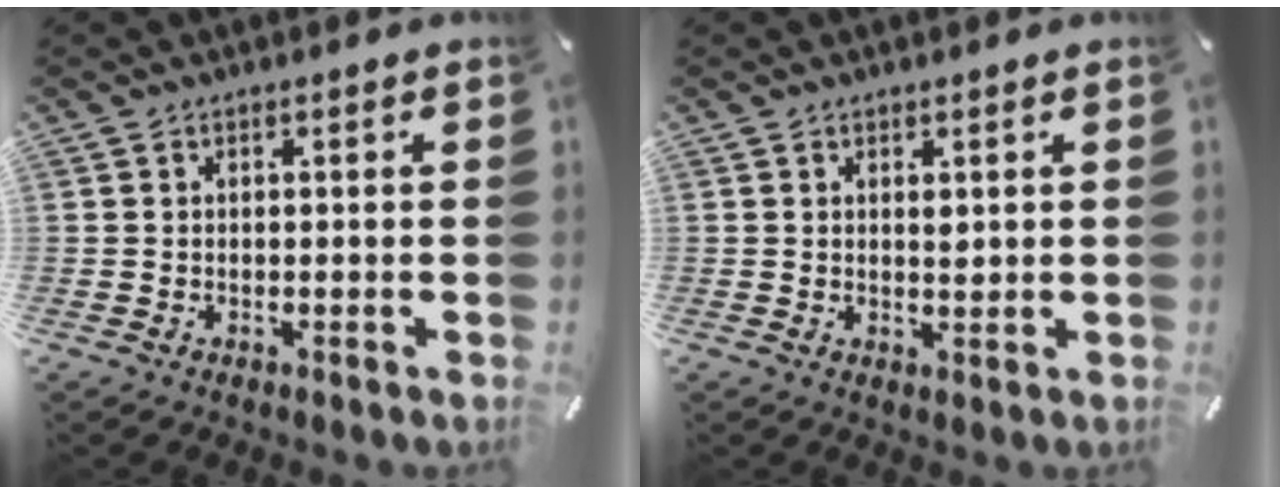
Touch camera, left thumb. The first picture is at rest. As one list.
[{"total": 1.8, "force": [0.9, 0.9, 1.2], "torque": [-0.018, -0.003, 0.015]}]